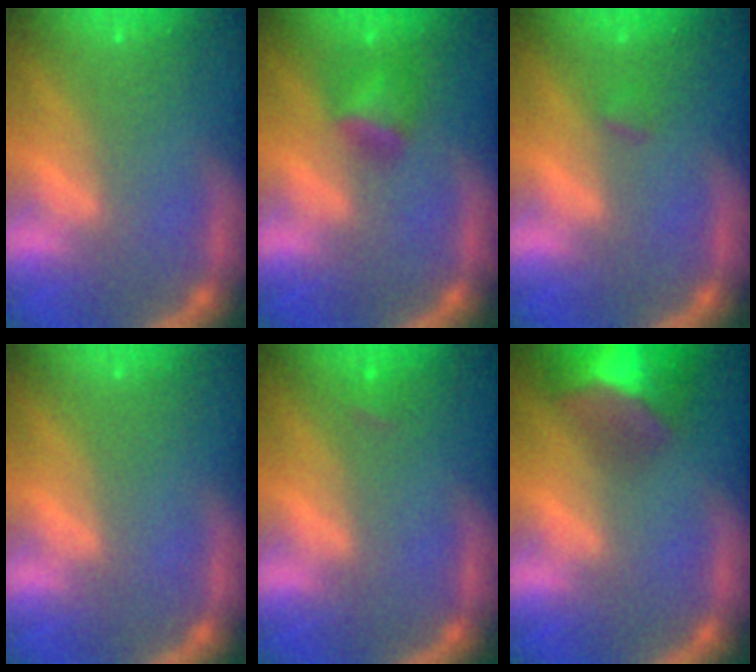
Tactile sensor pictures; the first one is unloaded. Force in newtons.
{"total": 2.9}
{"total": 0.9}
{"total": 0.0}
{"total": 0.9}
{"total": 9.9}